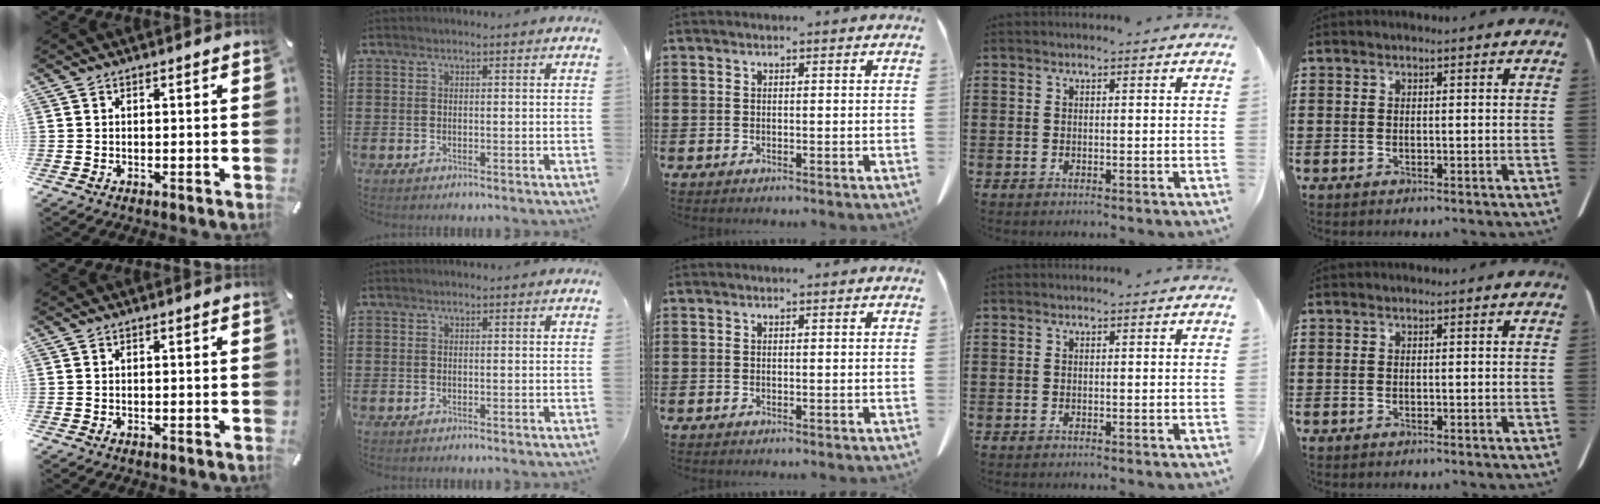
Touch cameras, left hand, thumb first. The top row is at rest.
{}